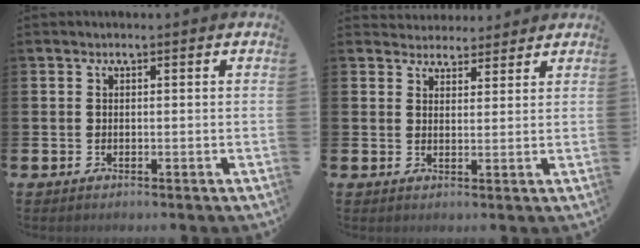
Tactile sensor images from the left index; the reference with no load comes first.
{"total": 3.5, "force": [3.3, 1.1, -0.3], "torque": [-0.003, -0.015, 0.061]}